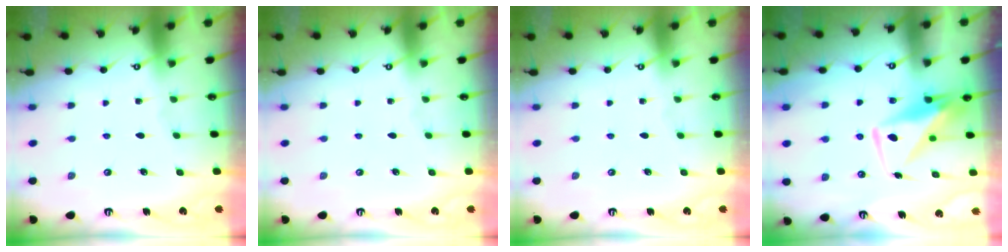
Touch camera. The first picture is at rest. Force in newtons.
{"total": 0.0}
{"total": 0.0}
{"total": 10.2, "press": 10.1, "slide": 0.9}